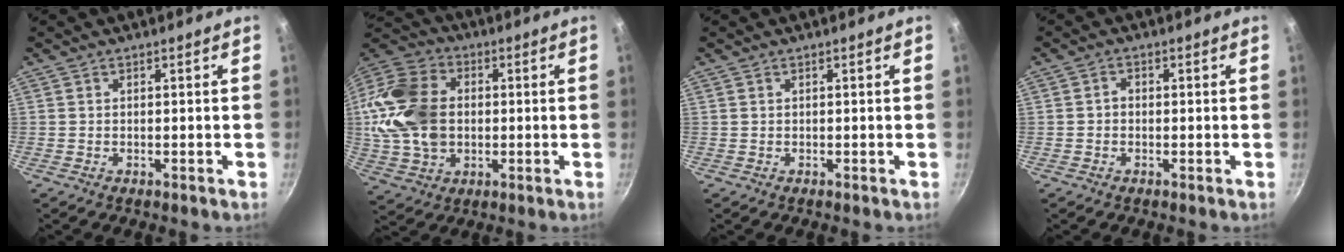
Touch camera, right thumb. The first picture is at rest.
{"total": 18.4, "force": [0.6, 13.5, 12.5], "torque": [-0.228, 0.019, 0.009]}
{"total": 0.0}
{"total": 1.5, "force": [-0.3, 1.2, 0.9], "torque": [-0.015, 0.008, -0.009]}